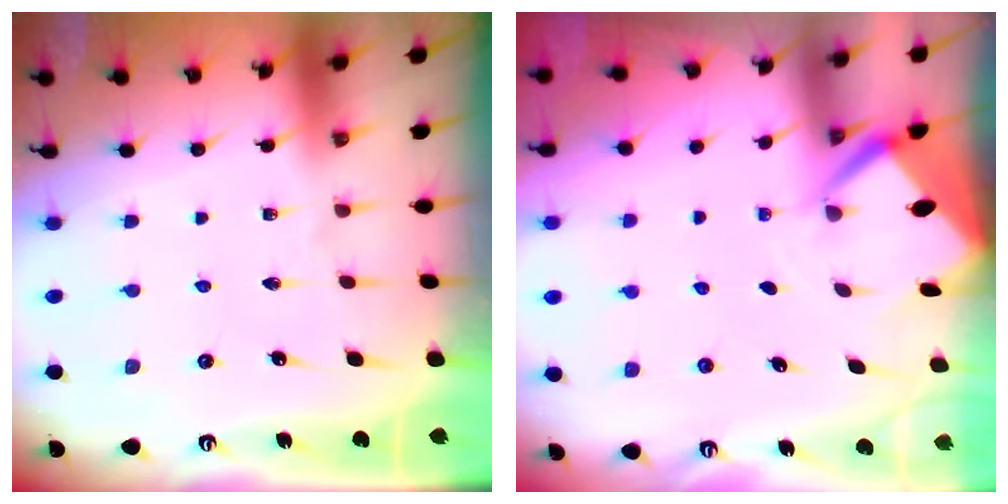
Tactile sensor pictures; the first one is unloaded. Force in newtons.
{"total": 3.0, "press": 3.0, "slide": 0.2}